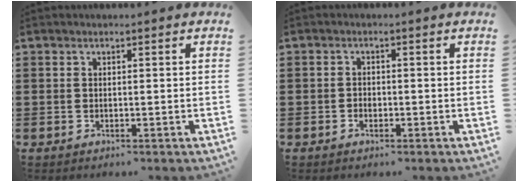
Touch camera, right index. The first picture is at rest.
{"total": 1.0, "force": [-0.5, 0.5, 0.7], "torque": [-0.016, -0.005, -0.008]}